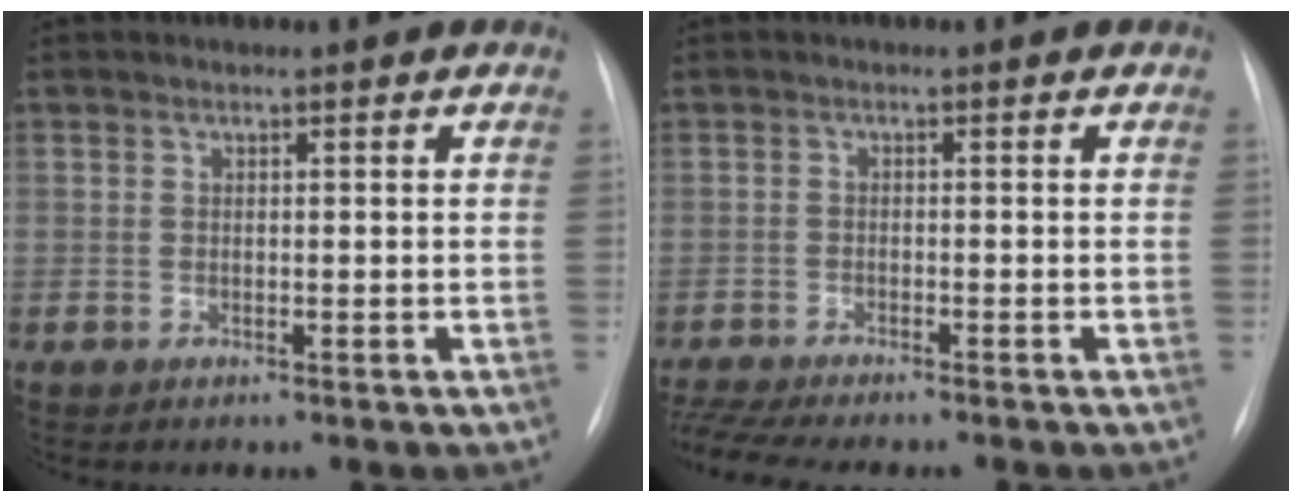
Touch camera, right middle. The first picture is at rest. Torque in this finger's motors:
{"motor_torque": [0.72, -0.73, 0.13, 0.03]}